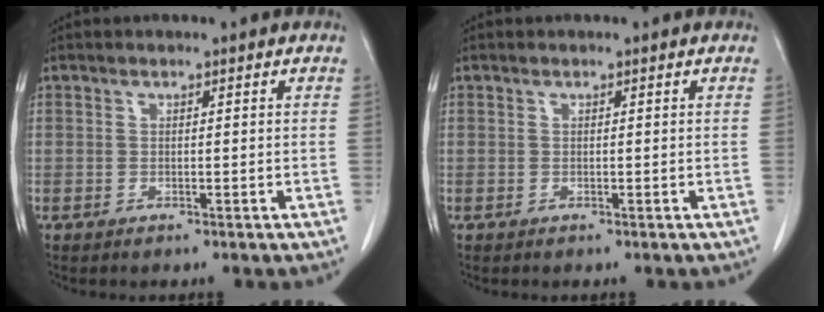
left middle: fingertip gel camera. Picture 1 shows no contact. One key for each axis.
{"total": 0.0}